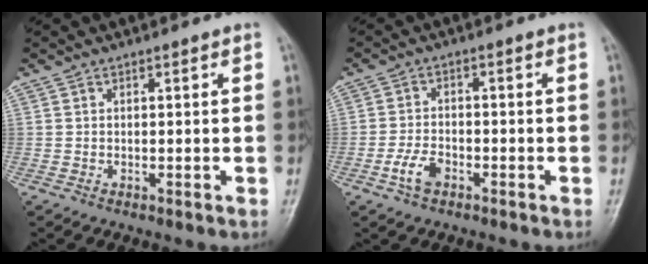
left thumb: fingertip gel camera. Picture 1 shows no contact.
{"total": 4.3, "force": [-2.2, 2.5, 2.7], "torque": [-0.054, 0.015, -0.045]}